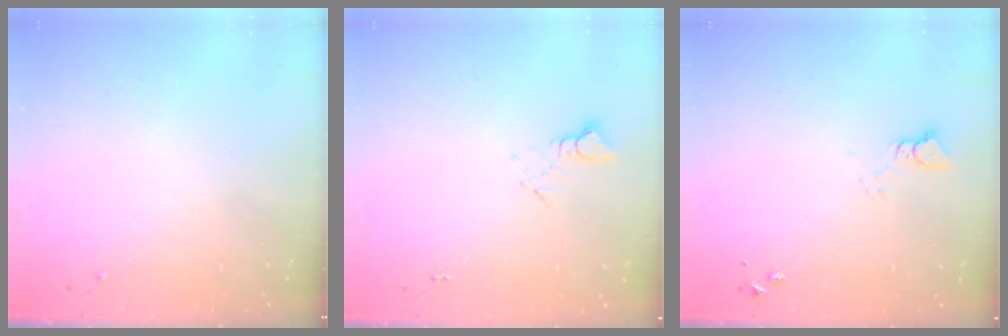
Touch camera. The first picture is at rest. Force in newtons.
{"total": 2.7, "press": 2.7, "slide": 0.2}
{"total": 2.5, "press": 2.5, "slide": 0.1}